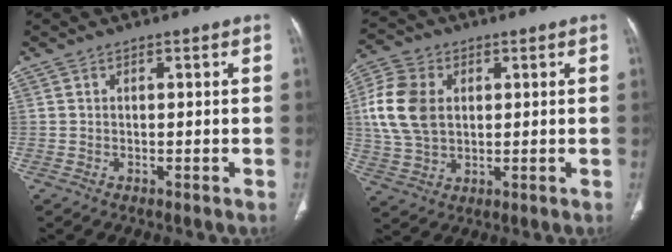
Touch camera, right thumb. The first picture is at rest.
{"total": 11.9, "force": [2.0, 8.4, 8.1], "torque": [-0.159, 0.003, 0.039]}